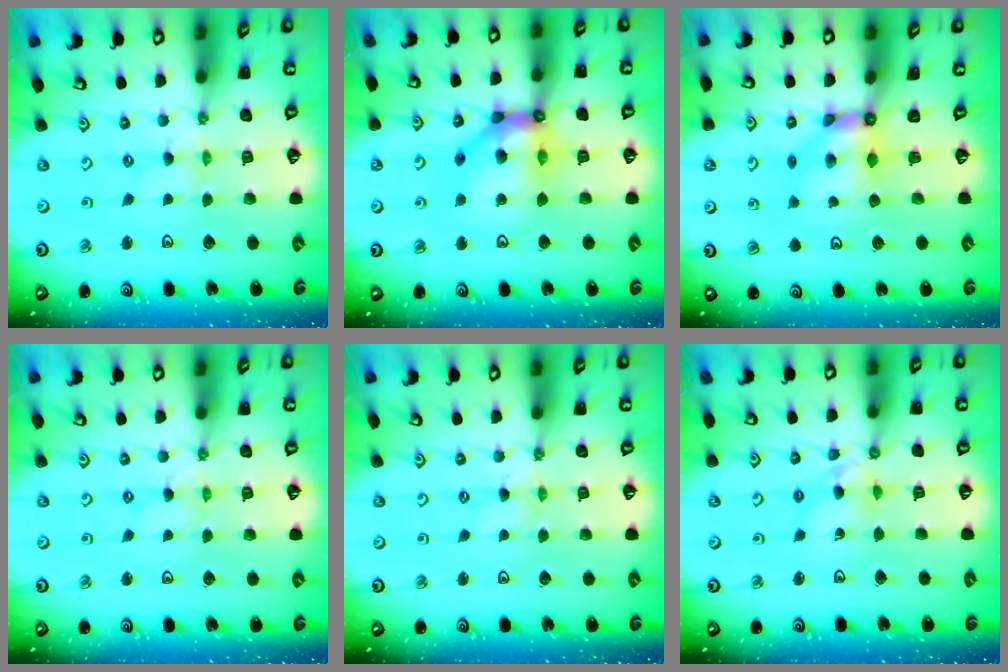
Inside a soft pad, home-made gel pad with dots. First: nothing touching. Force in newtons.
{"total": 14.4, "press": 14.3, "slide": 1.6}
{"total": 5.7, "press": 5.7, "slide": 0.2}
{"total": 0.0}
{"total": 0.0}
{"total": 7.0, "press": 7.0, "slide": 0.6}